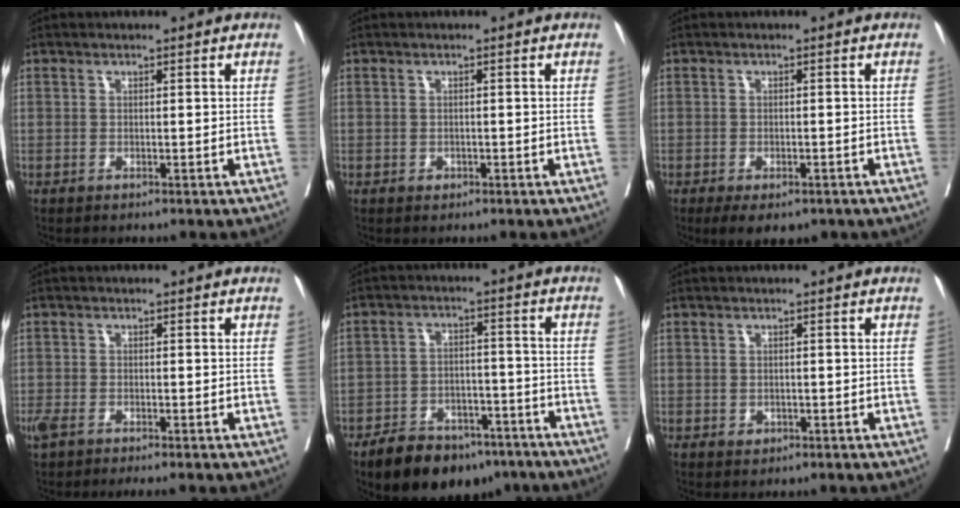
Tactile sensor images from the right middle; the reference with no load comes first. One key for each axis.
{"total": 0.8, "fx": -0.3, "fy": 0.7, "fz": 0.3, "tx": -0.004, "ty": 0.002, "tz": -0.003}
{"total": 6.1, "fx": -4.1, "fy": 2.8, "fz": 3.4, "tx": -0.038, "ty": -0.004, "tz": -0.057}
{"total": 4.4, "fx": -3.1, "fy": 1.3, "fz": 2.7, "tx": -0.054, "ty": -0.009, "tz": -0.053}
{"total": 13.2, "fx": -10.0, "fy": 6.3, "fz": 5.8, "tx": -0.080, "ty": 0.011, "tz": -0.154}
{"total": 1.2, "fx": -0.4, "fy": 1.0, "fz": 0.5, "tx": -0.007, "ty": 0.003, "tz": -0.002}